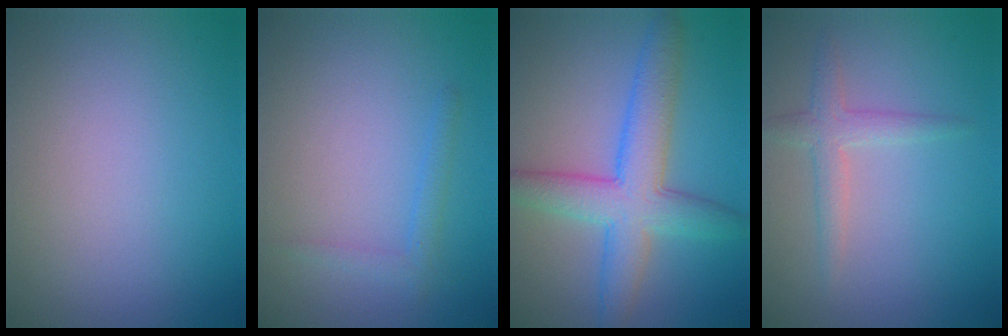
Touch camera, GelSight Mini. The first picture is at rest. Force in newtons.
{"total": 1.3, "press": 1.3, "slide": 0.1}
{"total": 6.2, "press": 6.2, "slide": 0.2}
{"total": 2.1, "press": 2.1, "slide": 0.0}